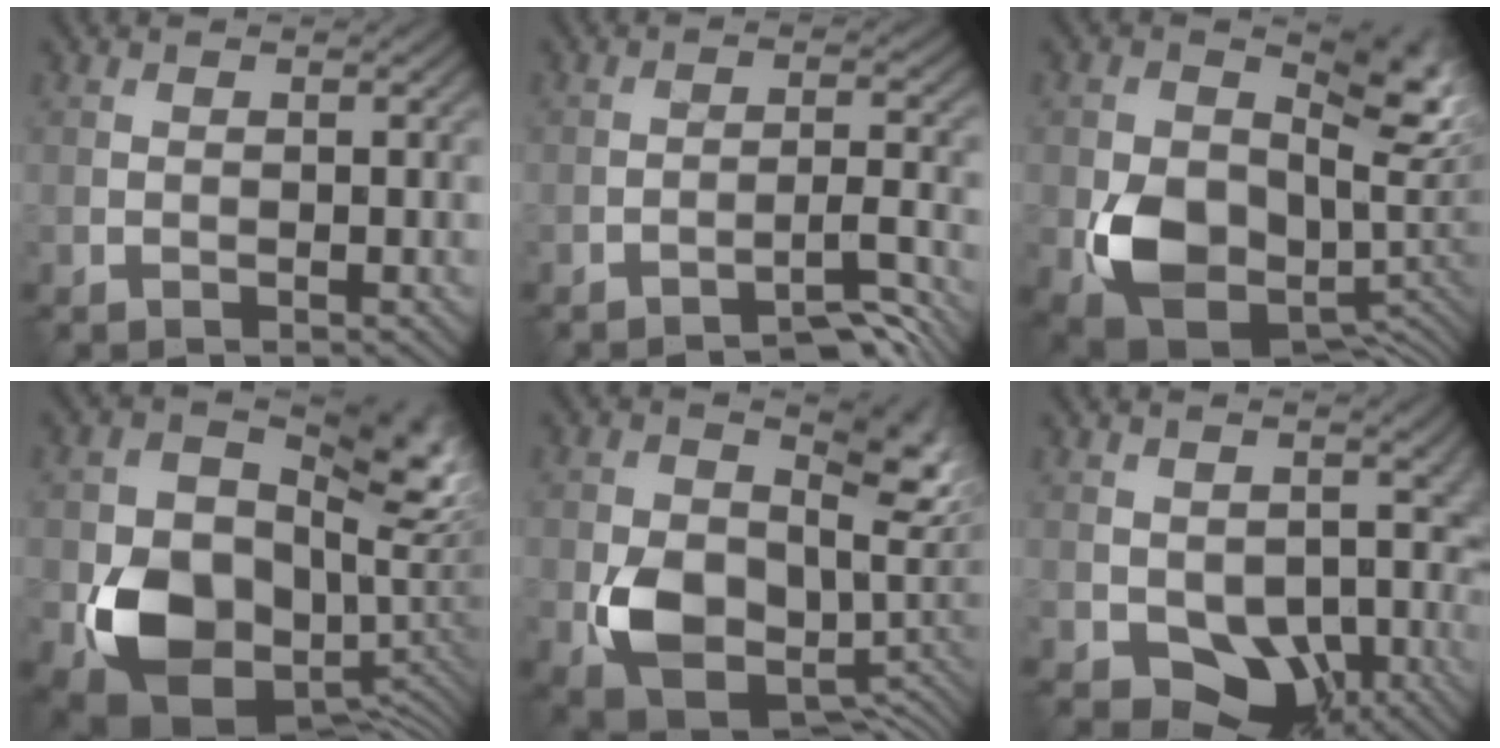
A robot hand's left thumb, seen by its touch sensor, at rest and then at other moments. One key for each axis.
{"total": 4.9, "fx": -3.8, "fy": 0.6, "fz": 3.0, "tx": -0.042, "ty": 0.016, "tz": -0.064}
{"total": 13.2, "fx": 0.8, "fy": 10.0, "fz": 8.5, "tx": -0.136, "ty": -0.046, "tz": 0.019}
{"total": 16.8, "fx": -0.7, "fy": 12.9, "fz": 10.8, "tx": -0.193, "ty": -0.053, "tz": 0.013}
{"total": 11.1, "fx": 0.4, "fy": 8.4, "fz": 7.3, "tx": -0.130, "ty": -0.039, "tz": 0.019}
{"total": 9.4, "fx": -1.2, "fy": 7.1, "fz": 6.1, "tx": -0.102, "ty": -0.029, "tz": -0.019}